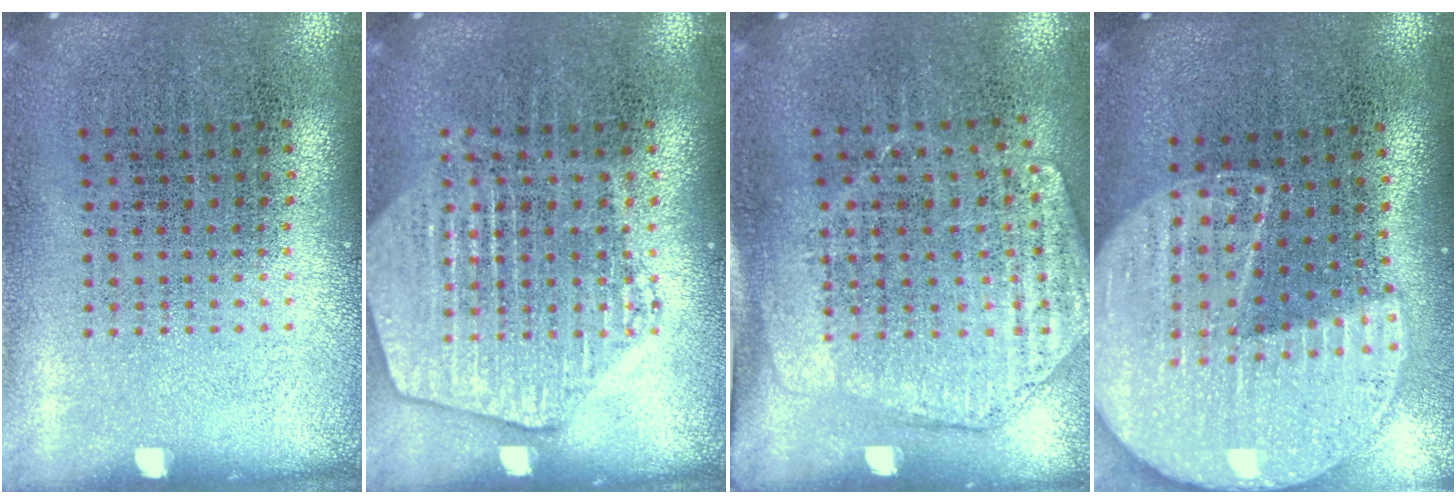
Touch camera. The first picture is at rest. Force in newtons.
{"total": 2.6, "press": 2.6, "slide": 0.3}
{"total": 1.7, "press": 1.5, "slide": 0.9}
{"total": 2.1, "press": 1.9, "slide": 0.9}